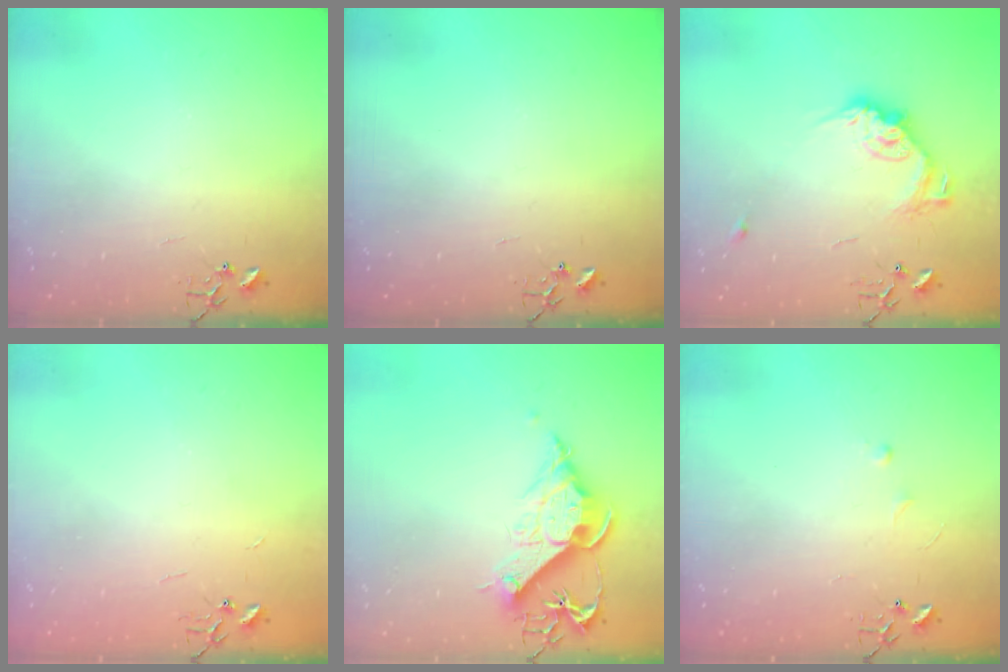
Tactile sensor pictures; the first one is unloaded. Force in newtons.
{"total": 0.0}
{"total": 15.4, "press": 15.4, "slide": 1.0}
{"total": 2.2, "press": 2.2, "slide": 0.3}
{"total": 13.2, "press": 13.1, "slide": 1.6}
{"total": 3.4, "press": 3.4, "slide": 0.5}